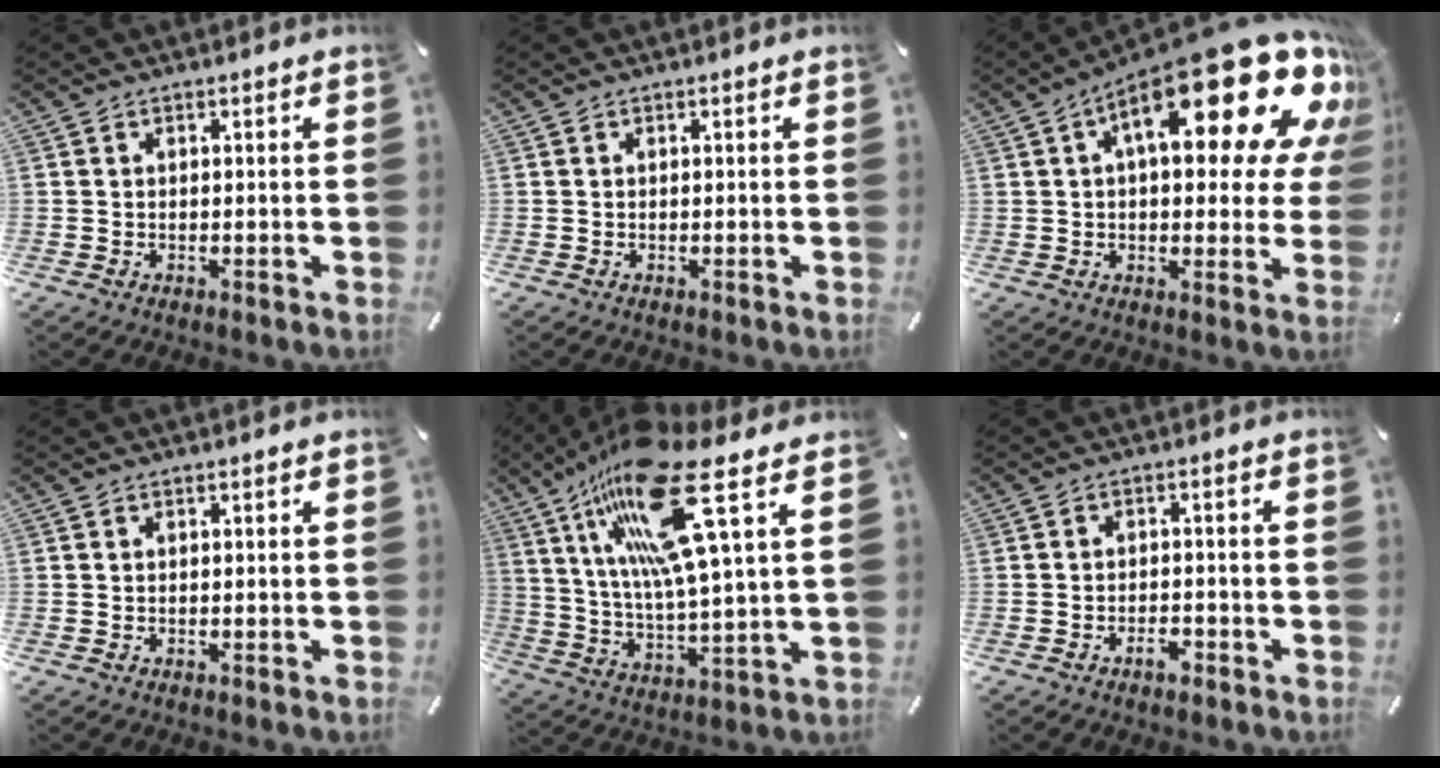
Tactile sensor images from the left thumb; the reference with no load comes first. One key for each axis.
{"total": 0.0}
{"total": 26.5, "fx": 11.9, "fy": 10.5, "fz": 21.2, "tx": -0.294, "ty": -0.078, "tz": 0.194}
{"total": 0.0}
{"total": 21.3, "fx": 11.9, "fy": 3.8, "fz": 17.3, "tx": -0.343, "ty": -0.053, "tz": 0.181}
{"total": 3.1, "fx": -2.2, "fy": 1.3, "fz": 1.8, "tx": -0.029, "ty": 0.010, "tz": -0.041}